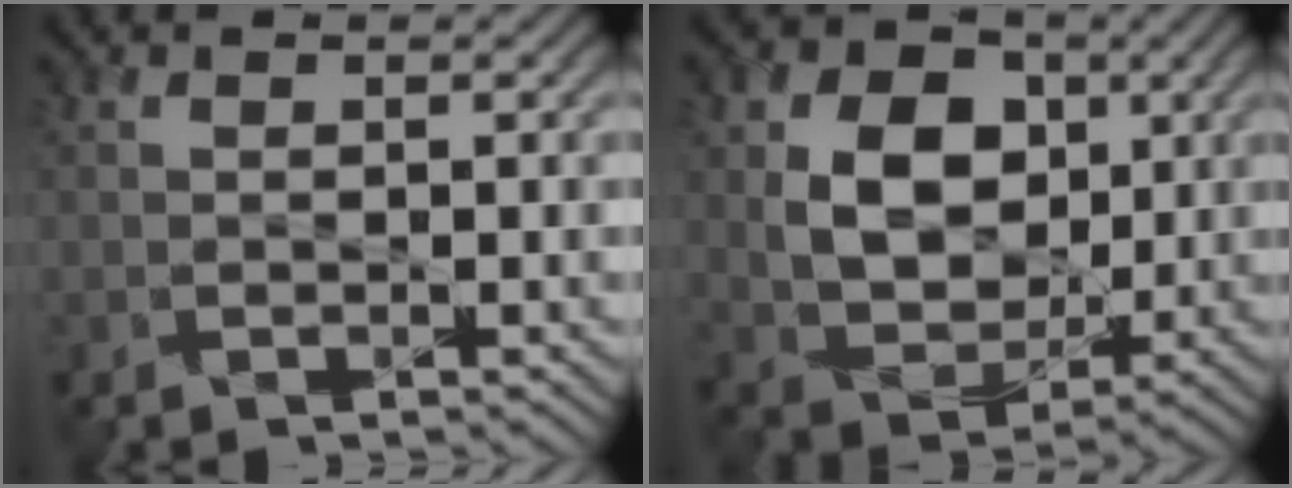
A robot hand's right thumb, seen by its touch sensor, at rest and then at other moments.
{"total": 10.0, "force": [1.8, 7.6, 6.2], "torque": [-0.133, -0.004, 0.026]}